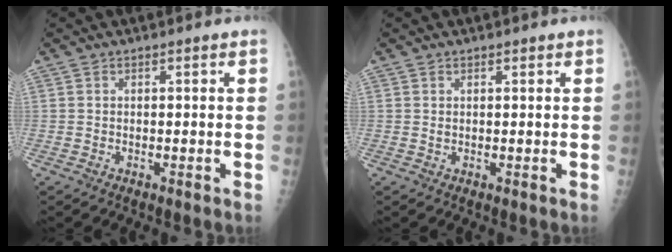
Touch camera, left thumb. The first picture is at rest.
{"total": 0.7, "force": [0.5, 0.4, 0.3], "torque": [0.000, -0.003, 0.007]}